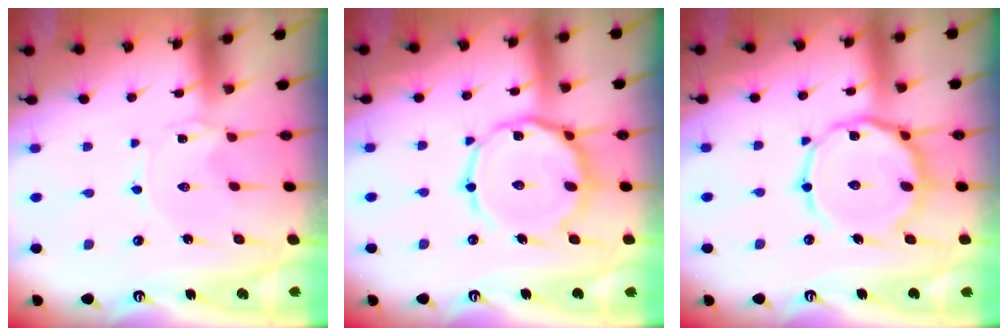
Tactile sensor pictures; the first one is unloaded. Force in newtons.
{"total": 15.6, "press": 15.6, "slide": 1.1}
{"total": 15.6, "press": 15.6, "slide": 1.1}